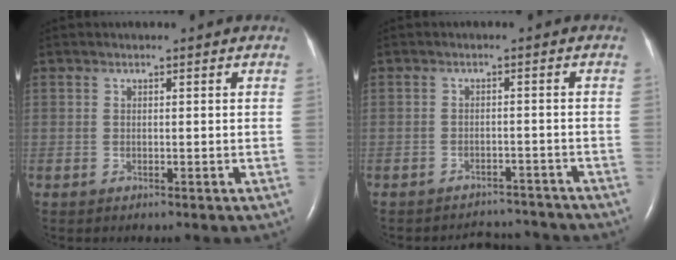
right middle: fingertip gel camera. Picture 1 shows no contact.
{"total": 6.5, "force": [-6.3, 1.5, -0.4], "torque": [0.005, 0.012, -0.077]}